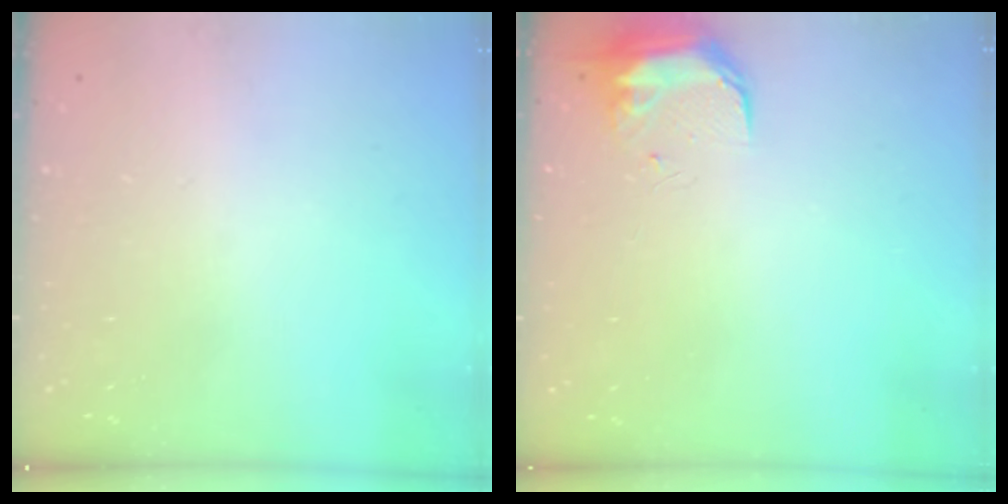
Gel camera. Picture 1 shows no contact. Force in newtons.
{"total": 9.5, "press": 9.4, "slide": 1.7}